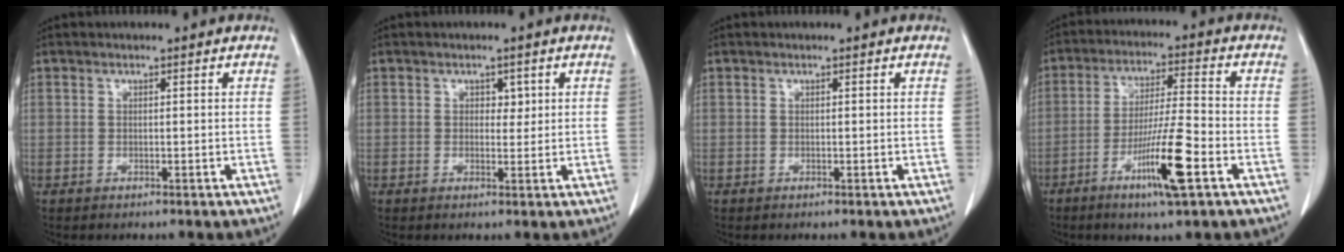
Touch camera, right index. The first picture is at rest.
{"total": 2.0, "force": [0.7, 1.3, 1.2], "torque": [-0.012, -0.001, 0.009]}
{"total": 0.0}
{"total": 10.9, "force": [-4.8, 0.1, 9.7], "torque": [-0.175, -0.015, -0.087]}